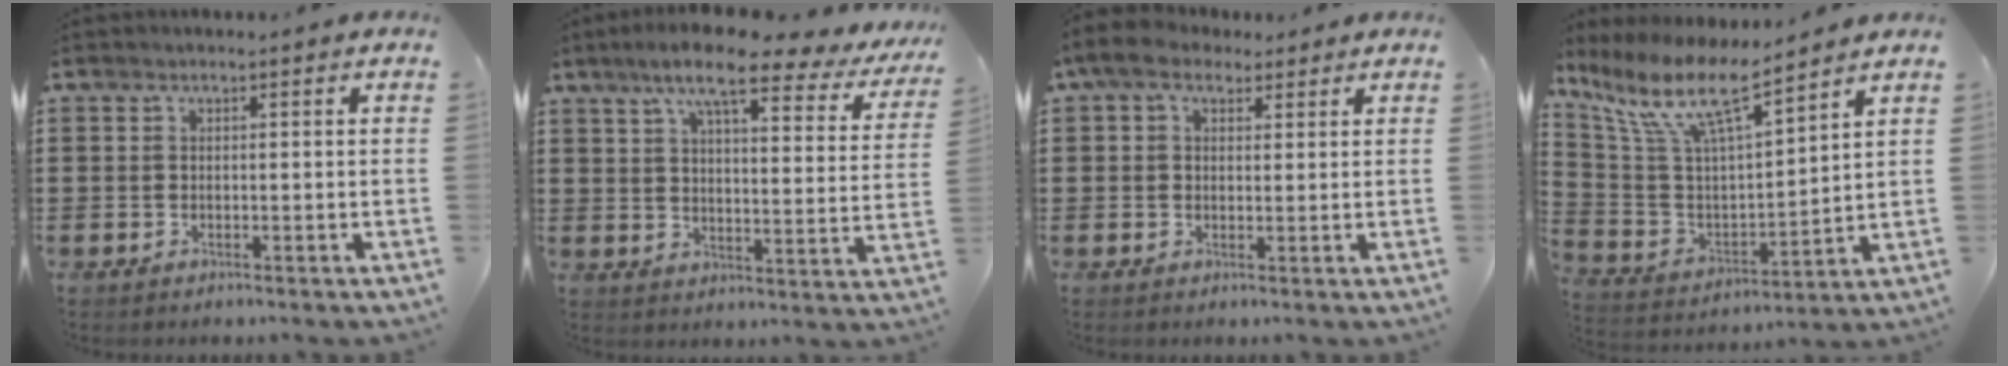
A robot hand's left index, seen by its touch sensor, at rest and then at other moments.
{"total": 10.6, "force": [8.0, 1.5, 6.9], "torque": [-0.143, -0.030, 0.130]}
{"total": 5.0, "force": [3.0, 2.9, 2.9], "torque": [-0.058, 0.007, 0.053]}
{"total": 11.0, "force": [7.8, 2.4, 7.5], "torque": [-0.177, -0.049, 0.131]}